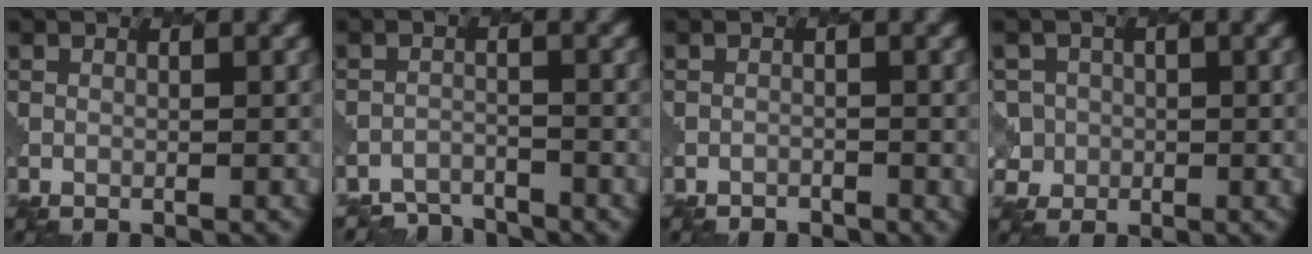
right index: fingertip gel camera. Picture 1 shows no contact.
{"total": 3.4, "force": [-3.3, 0.5, -0.4], "torque": [0.010, -0.001, -0.060]}
{"total": 1.2, "force": [-1.0, 0.6, -0.1], "torque": [0.001, 0.003, -0.012]}
{"total": 3.9, "force": [-0.3, 3.8, -0.2], "torque": [0.020, 0.012, -0.020]}